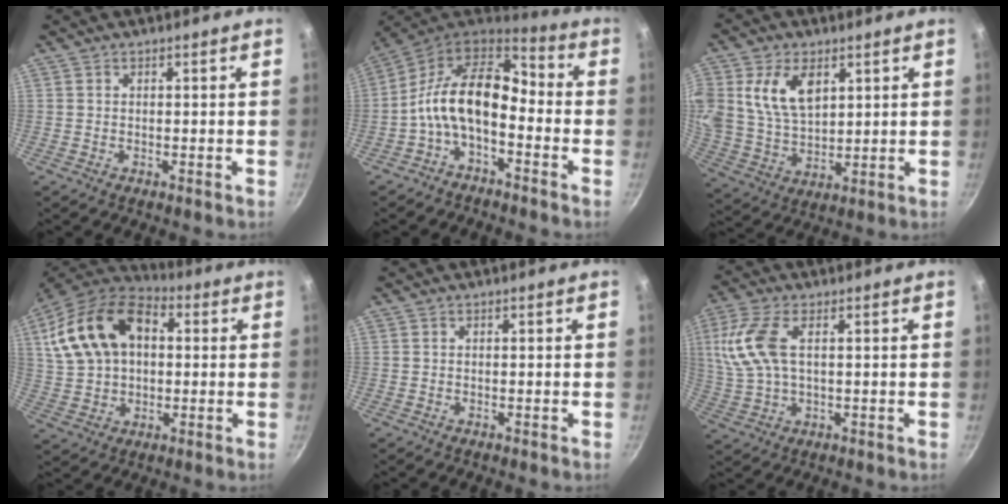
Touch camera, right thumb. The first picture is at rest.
{"total": 14.6, "force": [-3.3, 8.6, 11.4], "torque": [-0.198, 0.060, -0.081]}
{"total": 12.2, "force": [4.3, 7.9, 8.3], "torque": [-0.147, -0.025, 0.090]}
{"total": 19.3, "force": [4.5, 12.8, 13.8], "torque": [-0.243, 0.027, 0.073]}
{"total": 0.0}
{"total": 10.1, "force": [2.2, 5.0, 8.5], "torque": [-0.182, 0.009, 0.045]}